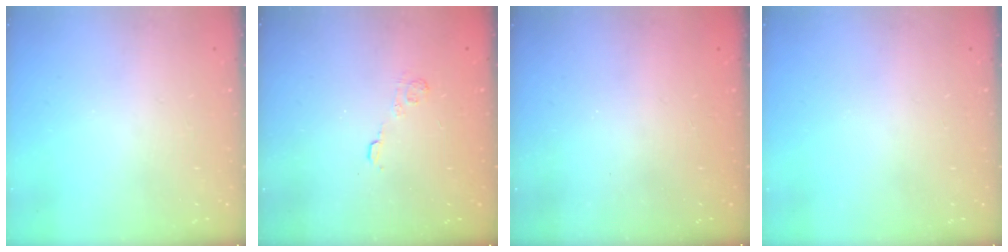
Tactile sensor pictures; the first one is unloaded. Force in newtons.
{"total": 2.9, "press": 2.5, "slide": 1.6}
{"total": 2.4, "press": 2.3, "slide": 0.8}
{"total": 0.0}